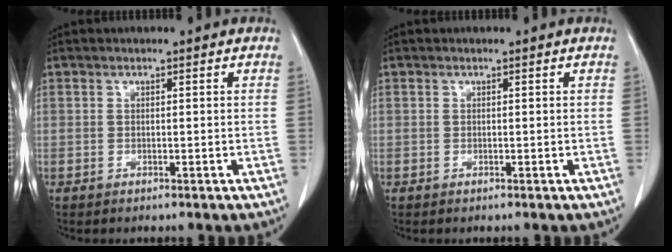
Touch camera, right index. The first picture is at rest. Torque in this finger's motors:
{"motor_torque": [0.00, 0.00, 0.00, 0.00]}